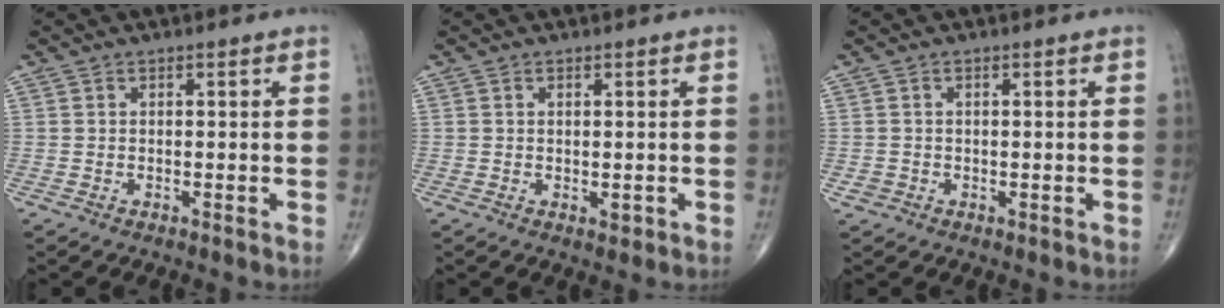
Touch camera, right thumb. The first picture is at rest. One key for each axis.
{"total": 1.5, "fx": -0.2, "fy": 0.8, "fz": 1.2, "tx": -0.009, "ty": -0.003, "tz": 0.000}
{"total": 1.2, "fx": -0.3, "fy": 1.2, "fz": 0.3, "tx": 0.002, "ty": 0.004, "tz": -0.002}